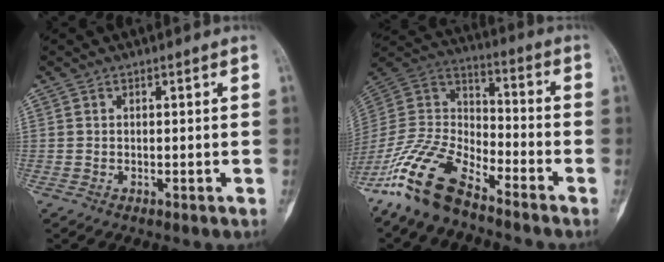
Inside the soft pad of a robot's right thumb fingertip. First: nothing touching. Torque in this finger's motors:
{"motor_torque": [0.31, 0.18, 1.45, -1.33, 0.18]}